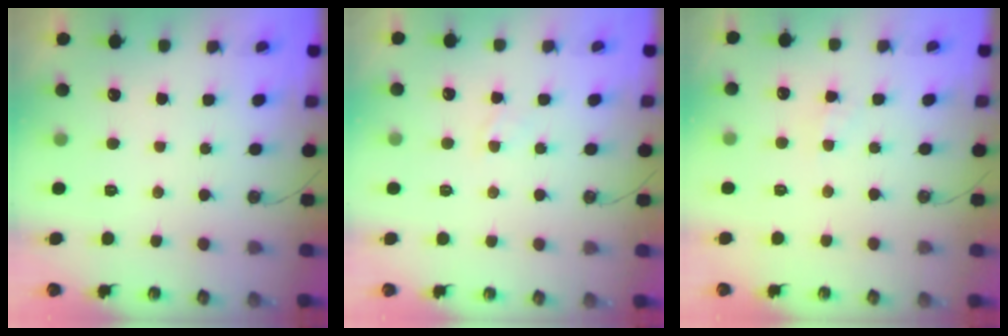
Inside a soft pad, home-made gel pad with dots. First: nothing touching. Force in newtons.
{"total": 3.5, "press": 3.5, "slide": 0.5}
{"total": 2.5, "press": 2.4, "slide": 0.4}